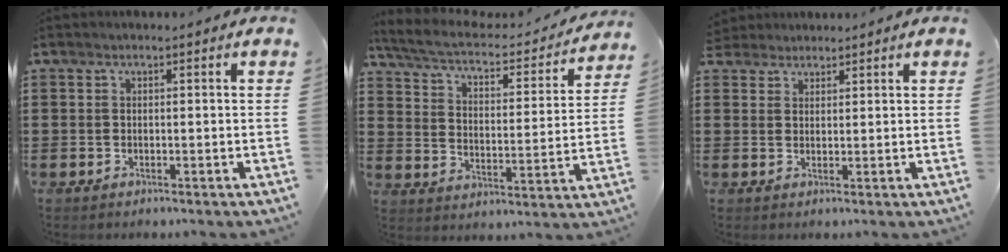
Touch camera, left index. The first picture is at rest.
{"total": 4.7, "force": [4.0, 0.8, 2.2], "torque": [-0.065, -0.032, 0.063]}
{"total": 2.1, "force": [1.9, 1.0, -0.2], "torque": [-0.004, 0.005, 0.038]}